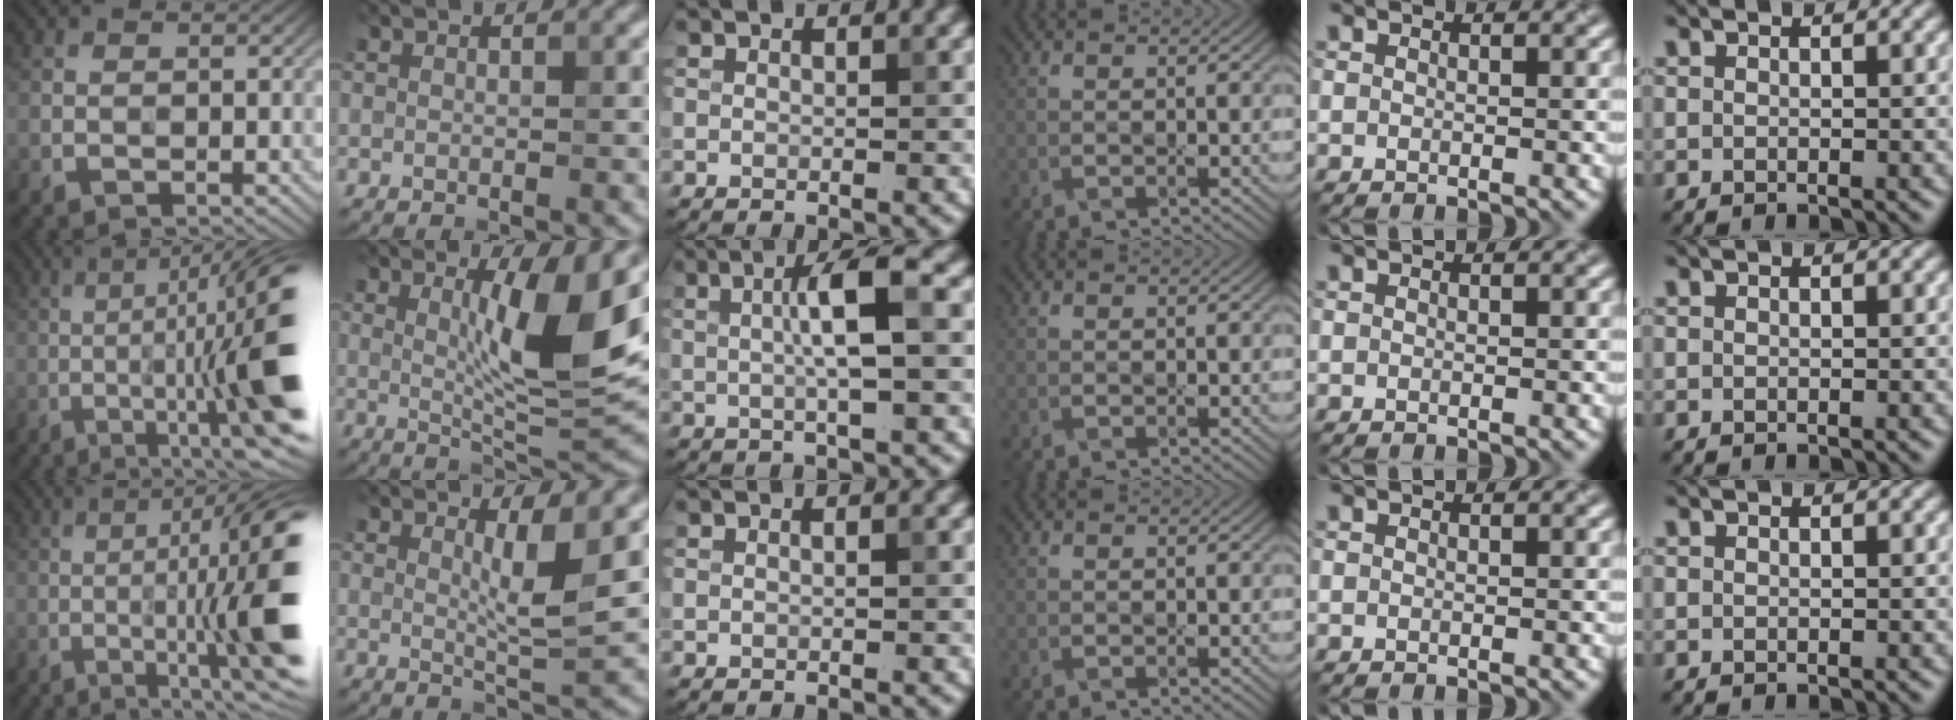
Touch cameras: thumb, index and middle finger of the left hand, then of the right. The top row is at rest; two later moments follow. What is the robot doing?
{"motion": "press", "object": "grip strengthener"}